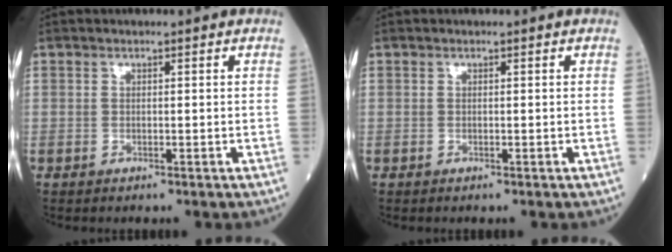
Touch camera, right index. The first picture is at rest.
{"total": 0.0}